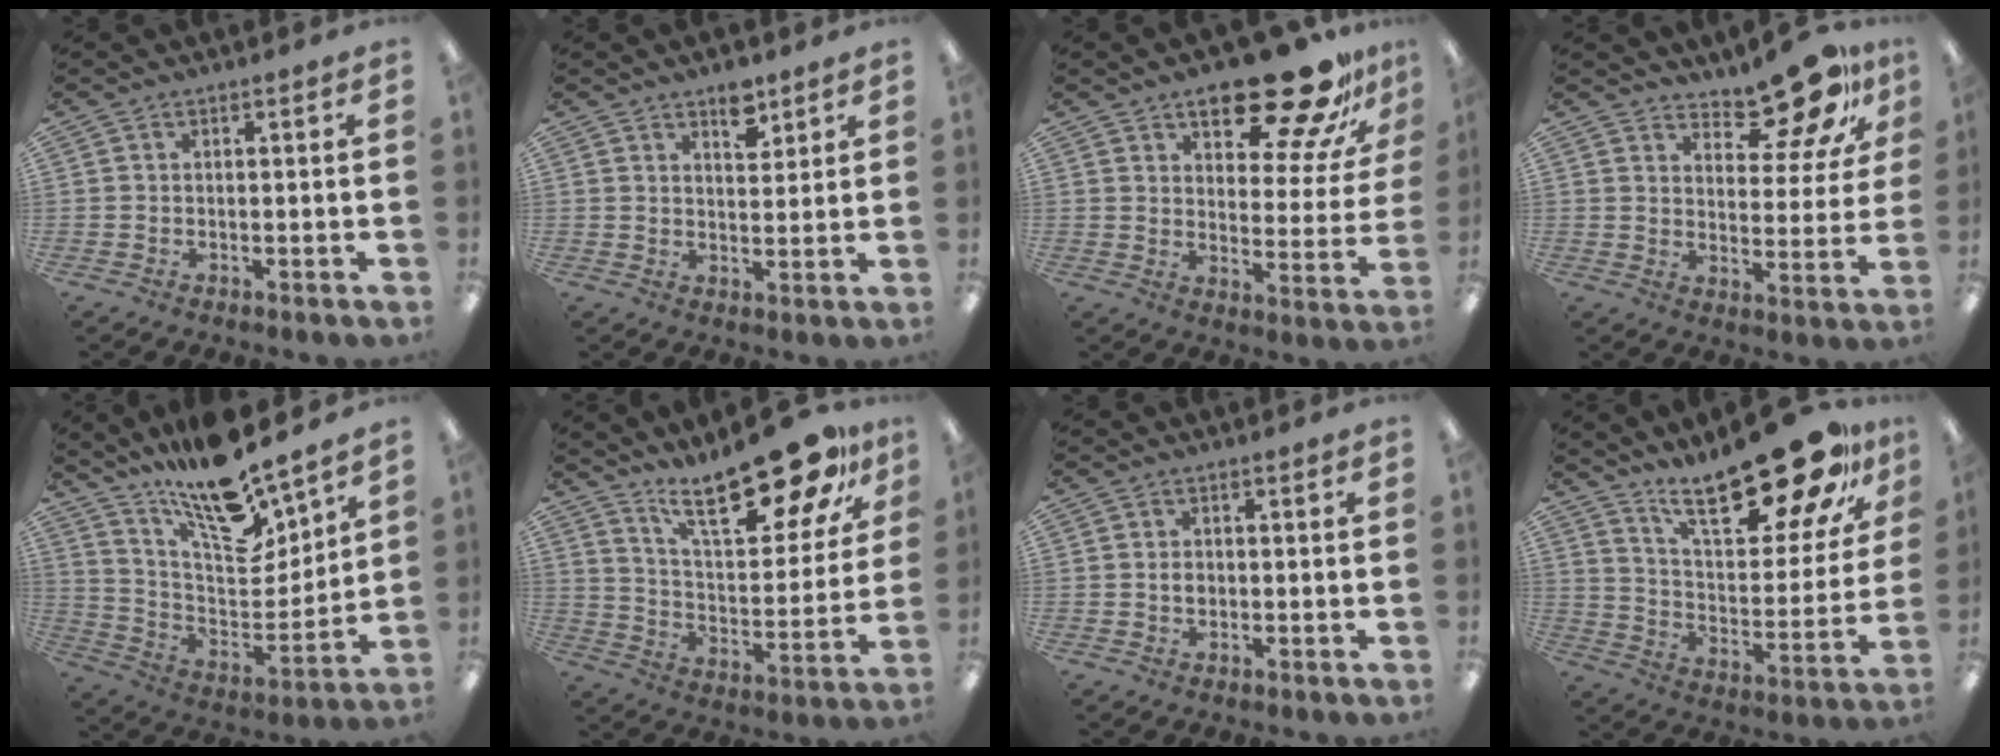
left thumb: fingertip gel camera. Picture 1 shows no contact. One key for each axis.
{"total": 5.5, "fx": 4.0, "fy": 2.6, "fz": 2.5, "tx": -0.018, "ty": -0.024, "tz": 0.066}
{"total": 19.1, "fx": 14.8, "fy": 6.6, "fz": 10.1, "tx": -0.141, "ty": -0.105, "tz": 0.246}
{"total": 14.5, "fx": 11.9, "fy": 5.2, "fz": 6.4, "tx": -0.081, "ty": -0.092, "tz": 0.208}
{"total": 18.4, "fx": 15.8, "fy": 3.7, "fz": 8.8, "tx": -0.176, "ty": -0.116, "tz": 0.275}
{"total": 23.7, "fx": 17.4, "fy": 7.6, "fz": 14.2, "tx": -0.213, "ty": -0.113, "tz": 0.289}
{"total": 1.8, "fx": 0.0, "fy": 1.4, "fz": 1.2, "tx": -0.023, "ty": 0.003, "tz": -0.002}
{"total": 27.0, "fx": 20.3, "fy": 8.2, "fz": 15.8, "tx": -0.236, "ty": -0.130, "tz": 0.332}